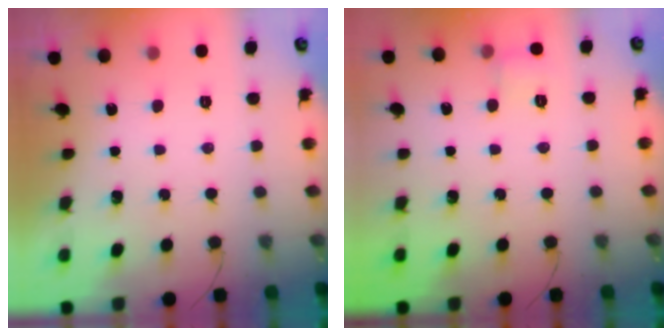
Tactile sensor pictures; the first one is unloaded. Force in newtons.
{"total": 6.7, "press": 6.4, "slide": 2.0}